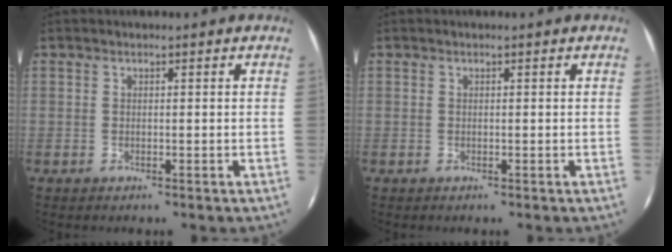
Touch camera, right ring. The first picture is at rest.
{"total": 0.0}